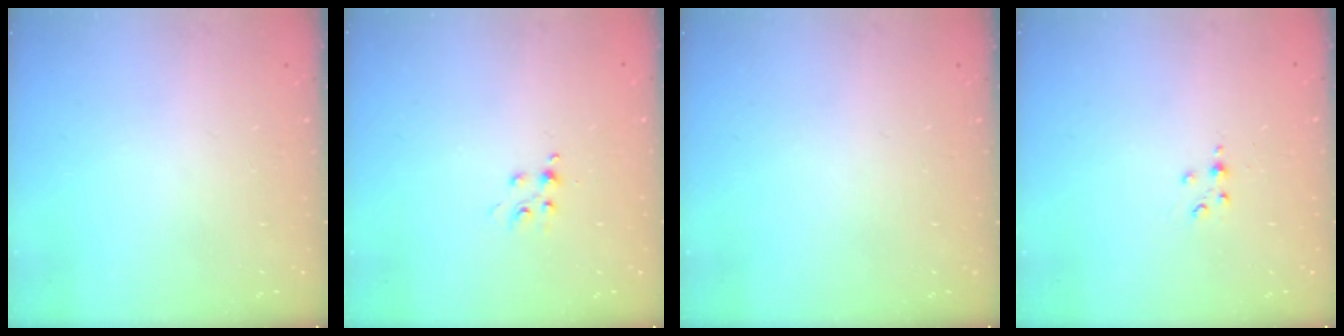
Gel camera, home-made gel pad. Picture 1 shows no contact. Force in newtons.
{"total": 4.9, "press": 4.9, "slide": 0.7}
{"total": 0.0}
{"total": 2.9, "press": 2.9, "slide": 0.4}